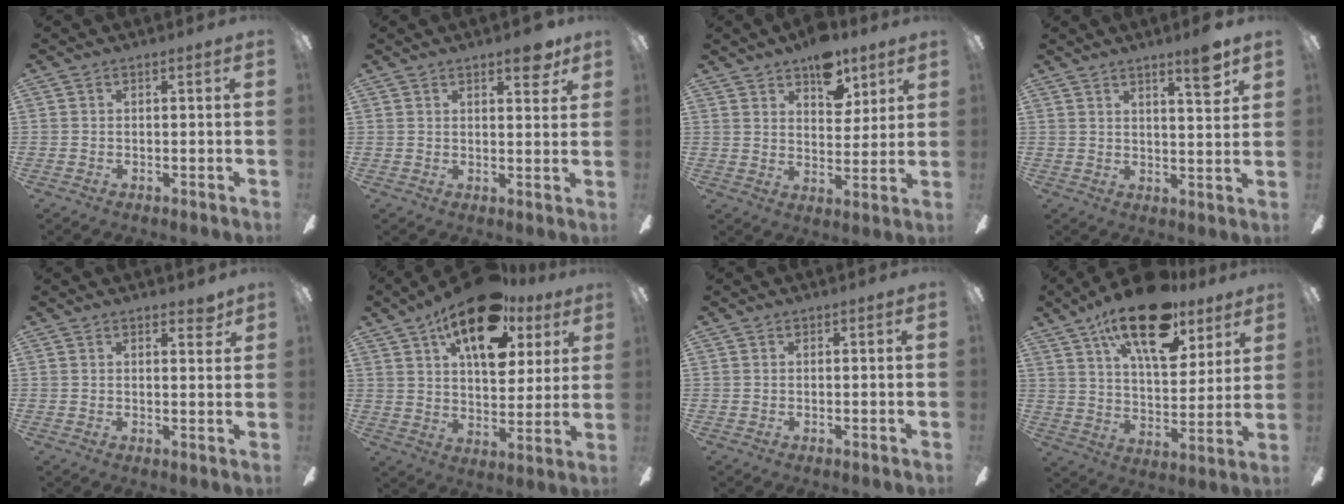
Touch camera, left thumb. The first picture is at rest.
{"total": 5.2, "force": [3.5, 1.8, 3.5], "torque": [-0.035, -0.017, 0.053]}
{"total": 11.2, "force": [7.3, 6.2, 5.8], "torque": [-0.069, -0.030, 0.127]}
{"total": 6.5, "force": [4.4, 0.8, 4.8], "torque": [-0.062, -0.025, 0.064]}
{"total": 2.7, "force": [2.1, 0.7, 1.6], "torque": [-0.012, -0.011, 0.032]}
{"total": 19.4, "force": [11.4, 9.0, 12.8], "torque": [-0.199, -0.043, 0.191]}
{"total": 0.0}
{"total": 21.3, "force": [13.6, 8.8, 13.8], "torque": [-0.228, -0.067, 0.230]}